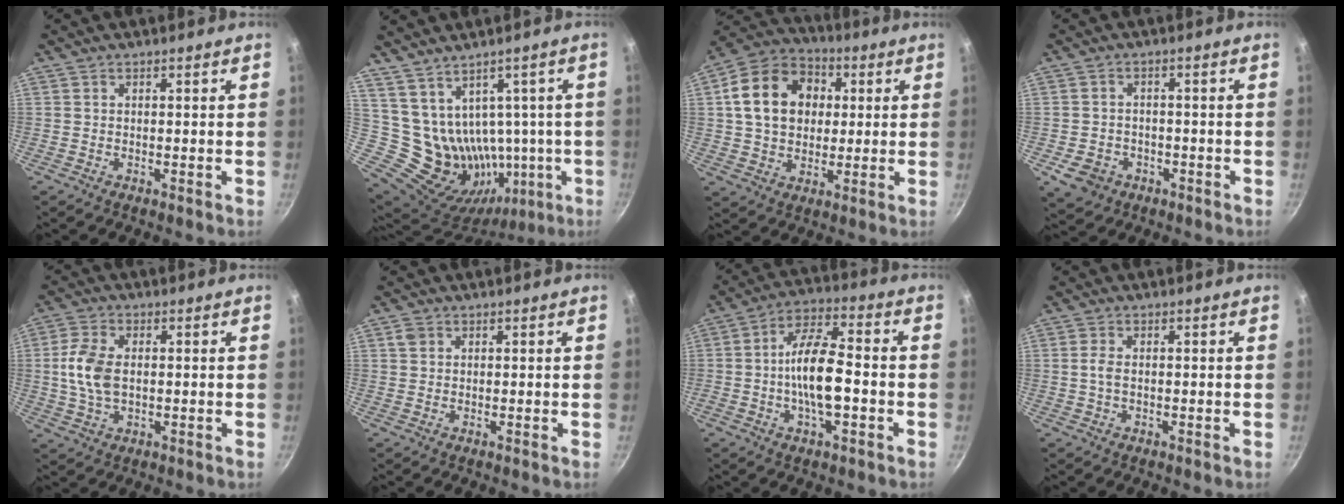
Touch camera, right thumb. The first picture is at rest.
{"total": 16.6, "force": [3.2, 12.6, 10.4], "torque": [-0.140, -0.015, 0.092]}
{"total": 16.3, "force": [2.9, 12.7, 9.8], "torque": [-0.147, 0.023, 0.040]}
{"total": 6.1, "force": [-2.5, 4.9, 2.7], "torque": [-0.040, 0.021, -0.028]}
{"total": 8.4, "force": [0.3, 5.2, 6.6], "torque": [-0.133, 0.009, 0.004]}
{"total": 1.8, "force": [0.7, 1.5, 0.8], "torque": [-0.010, 0.003, 0.012]}
{"total": 12.3, "force": [-2.2, 5.0, 11.0], "torque": [-0.186, 0.033, -0.048]}
{"total": 2.1, "force": [0.0, 1.1, 1.8], "torque": [-0.039, 0.002, -0.003]}